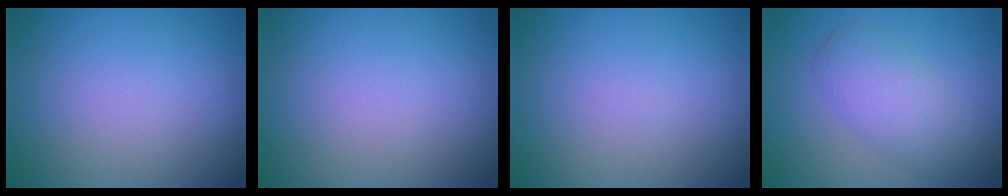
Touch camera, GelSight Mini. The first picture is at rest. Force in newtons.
{"total": 0.0}
{"total": 0.0}
{"total": 3.9, "press": 3.9, "slide": 0.1}